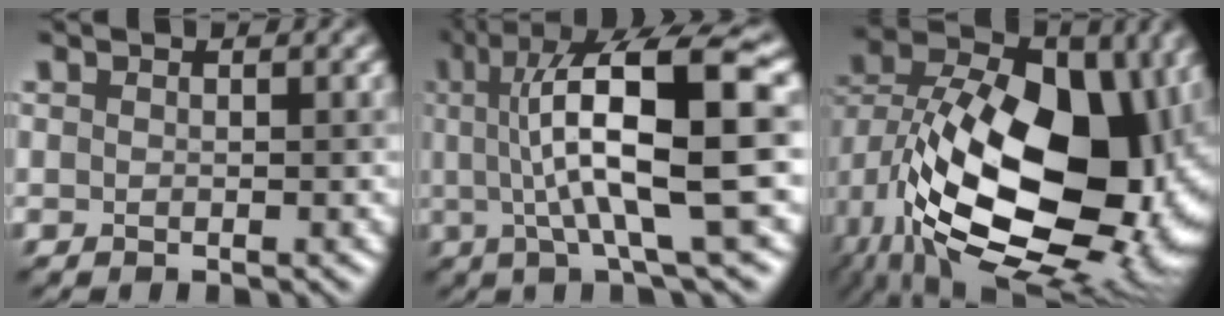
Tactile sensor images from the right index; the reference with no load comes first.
{"total": 12.9, "force": [1.6, 3.0, 12.4], "torque": [-0.175, 0.022, 0.027]}
{"total": 19.7, "force": [-2.3, 12.8, 14.8], "torque": [-0.257, -0.015, -0.019]}